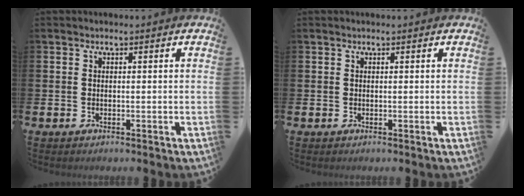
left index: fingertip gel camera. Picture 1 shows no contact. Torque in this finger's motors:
{"motor_torque": [0.80, -1.33, -0.01, 0.00]}